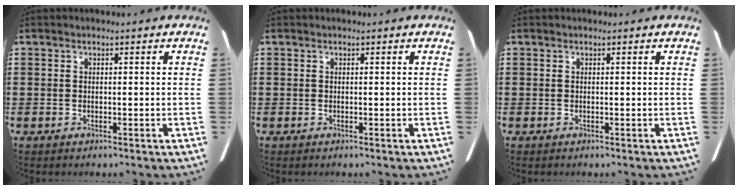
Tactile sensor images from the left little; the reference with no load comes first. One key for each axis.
{"total": 0.0}
{"total": 0.0}